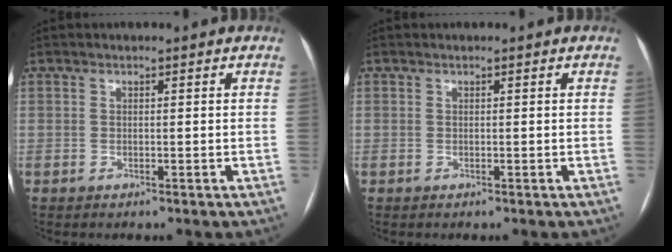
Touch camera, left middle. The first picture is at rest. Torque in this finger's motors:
{"motor_torque": [-0.02, 0.05, -0.03, -0.01]}